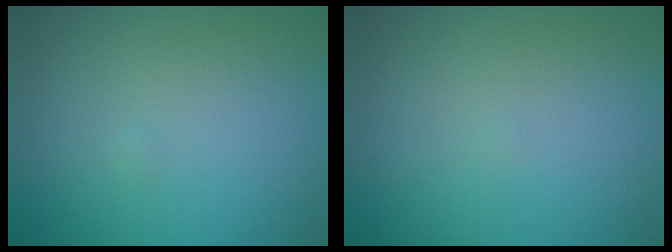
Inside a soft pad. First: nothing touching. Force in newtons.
{"total": 0.0}